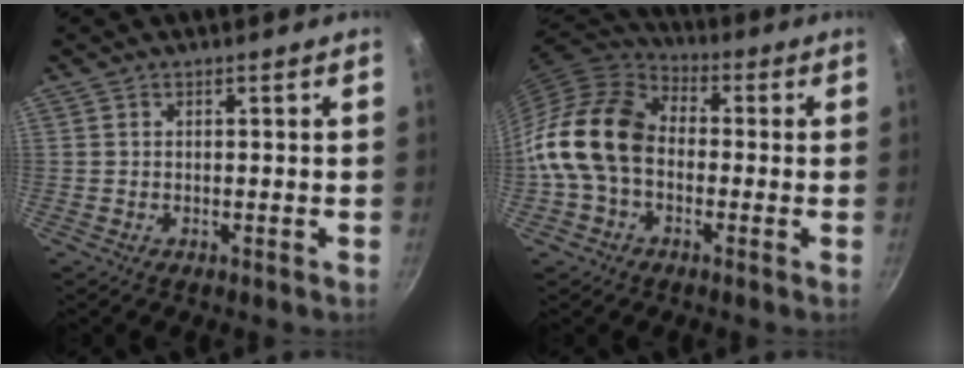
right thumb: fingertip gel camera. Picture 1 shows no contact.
{"total": 15.5, "force": [-1.4, 11.1, 10.7], "torque": [-0.181, 0.037, -0.045]}